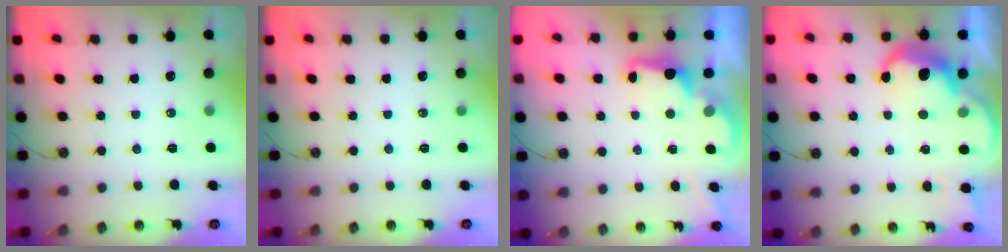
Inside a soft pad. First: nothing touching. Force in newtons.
{"total": 0.0}
{"total": 2.5, "press": 2.4, "slide": 0.6}
{"total": 7.9, "press": 7.9, "slide": 0.6}